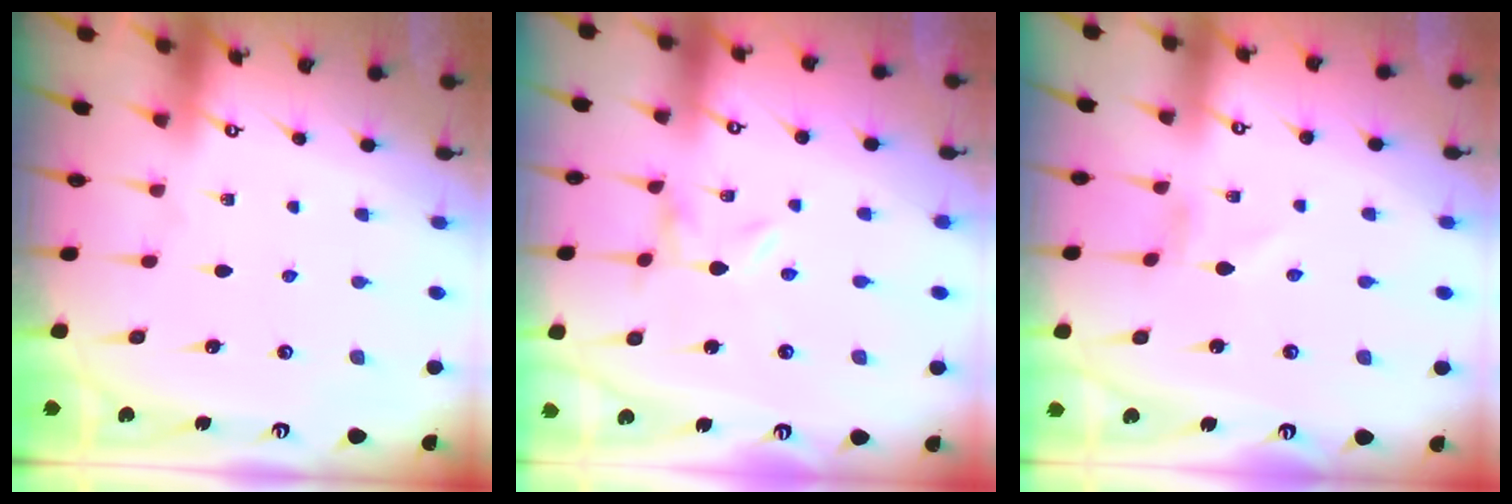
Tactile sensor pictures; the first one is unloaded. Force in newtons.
{"total": 0.0}
{"total": 0.8, "press": 0.8, "slide": 0.1}